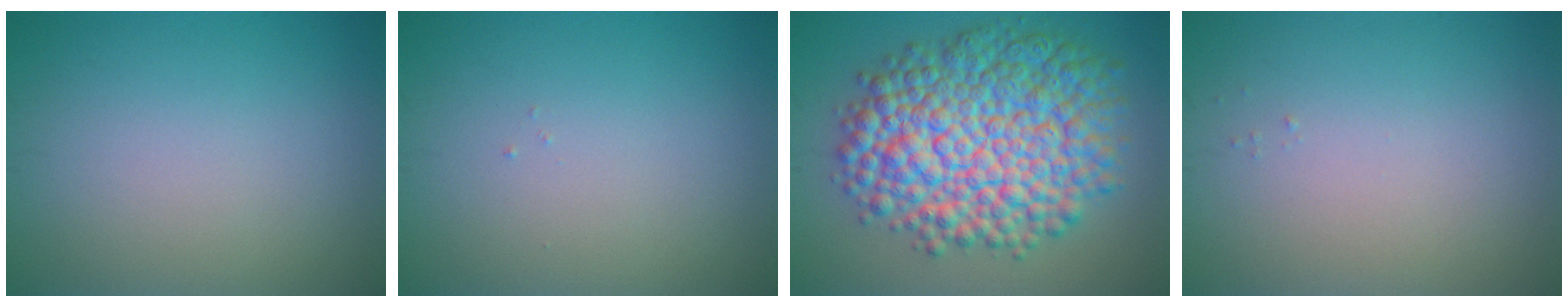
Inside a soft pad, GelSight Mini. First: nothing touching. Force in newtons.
{"total": 0.0}
{"total": 12.6, "press": 12.6, "slide": 0.3}
{"total": 0.0}